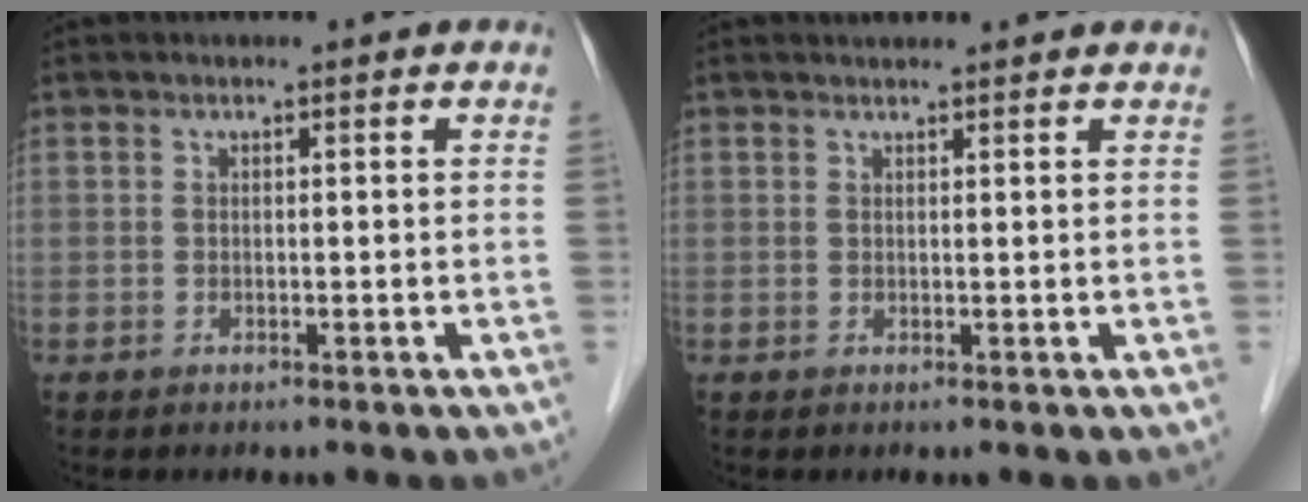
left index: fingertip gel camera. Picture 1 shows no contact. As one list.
[{"total": 2.7, "force": [2.7, 0.1, 0.6], "torque": [-0.013, 0.022, 0.035]}]